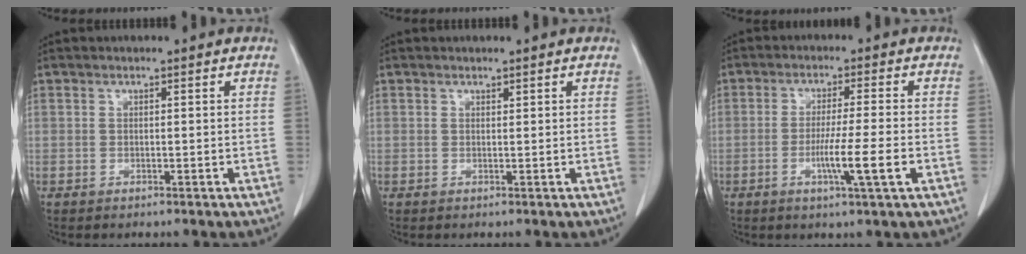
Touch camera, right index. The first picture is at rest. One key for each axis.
{"total": 0.0}
{"total": 7.0, "fx": -2.2, "fy": -0.8, "fz": 6.7, "tx": -0.113, "ty": -0.013, "tz": -0.037}